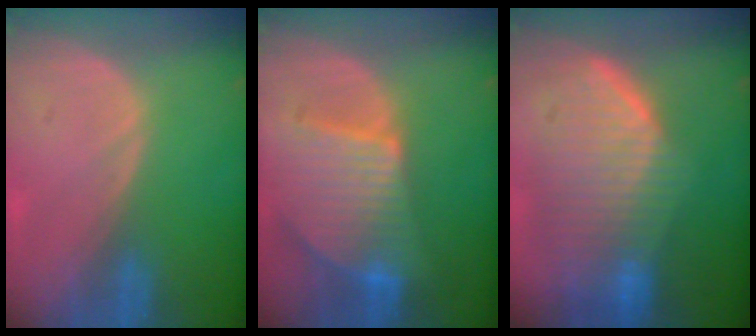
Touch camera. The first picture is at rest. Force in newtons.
{"total": 9.4, "press": 8.2, "slide": 4.7}
{"total": 10.1, "press": 9.0, "slide": 4.5}